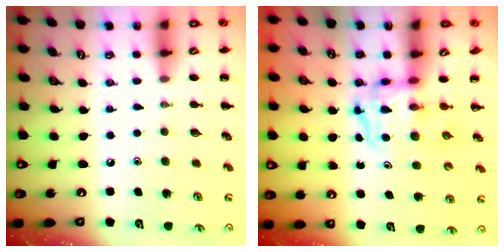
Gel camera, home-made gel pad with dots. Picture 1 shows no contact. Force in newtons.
{"total": 3.4, "press": 3.3, "slide": 0.6}